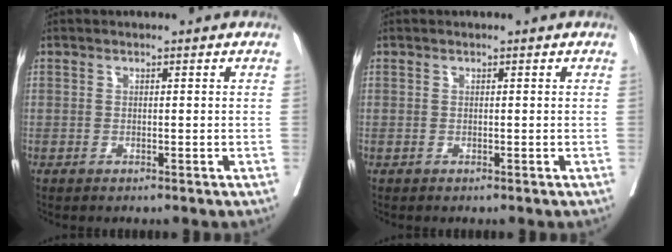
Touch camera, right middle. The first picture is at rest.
{"total": 0.0}